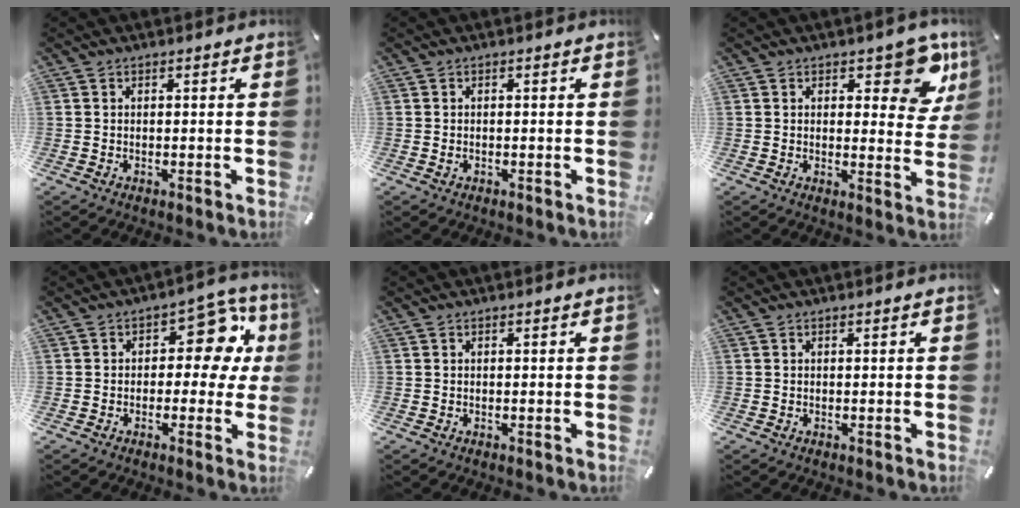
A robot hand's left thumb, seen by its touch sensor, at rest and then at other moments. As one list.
[{"total": 1.0, "force": [-0.3, 0.6, 0.8], "torque": [-0.016, 0.000, -0.006]}, {"total": 10.0, "force": [5.9, 4.8, 6.5], "torque": [-0.059, -0.036, 0.094]}, {"total": 12.6, "force": [3.5, 7.7, 9.4], "torque": [-0.110, -0.023, 0.059]}, {"total": 0.0}, {"total": 0.0}]